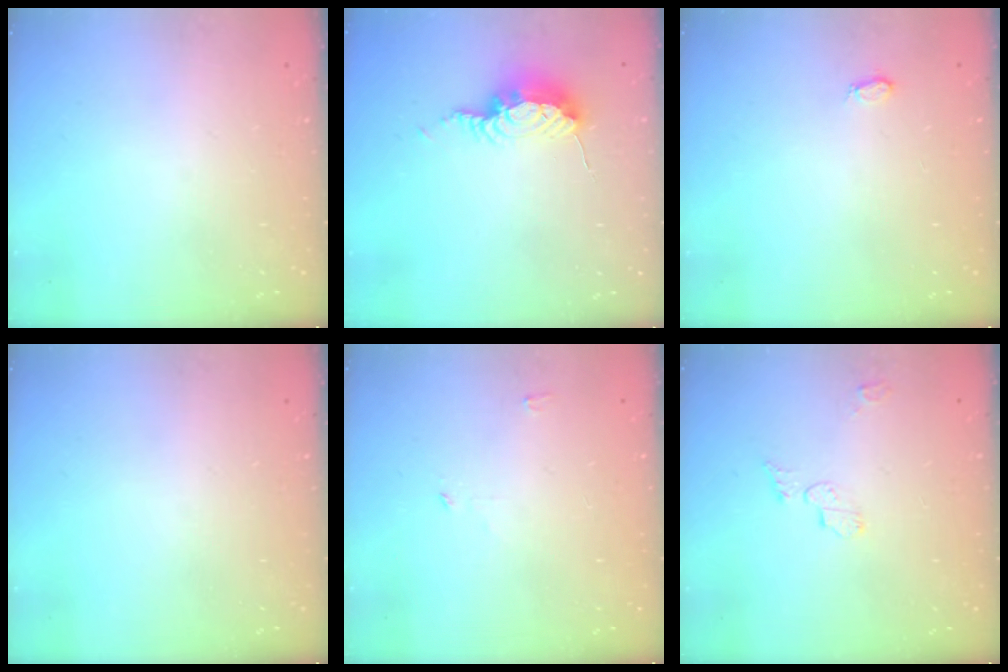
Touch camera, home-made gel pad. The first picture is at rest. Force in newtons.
{"total": 8.7, "press": 8.6, "slide": 0.9}
{"total": 3.5, "press": 3.5, "slide": 0.5}
{"total": 0.0}
{"total": 2.7, "press": 2.7, "slide": 0.3}
{"total": 4.8, "press": 4.8, "slide": 0.5}